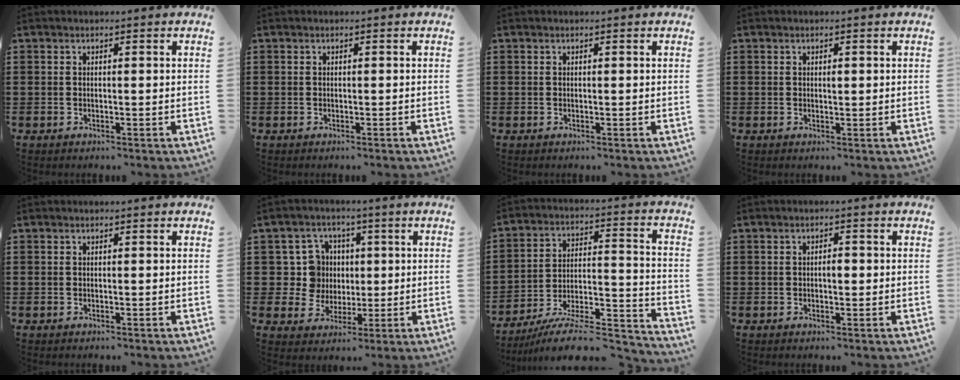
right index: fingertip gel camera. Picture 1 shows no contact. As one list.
[{"total": 0.0}, {"total": 0.0}, {"total": 0.9, "force": [0.2, 0.5, 0.7], "torque": [-0.007, -0.003, 0.002]}, {"total": 0.0}, {"total": 7.9, "force": [1.3, 7.4, 2.4], "torque": [-0.073, 0.017, 0.029]}, {"total": 10.1, "force": [-8.8, 2.1, 4.5], "torque": [-0.065, 0.021, -0.169]}, {"total": 1.9, "force": [-0.1, 0.9, 1.7], "torque": [-0.033, 0.004, -0.004]}]